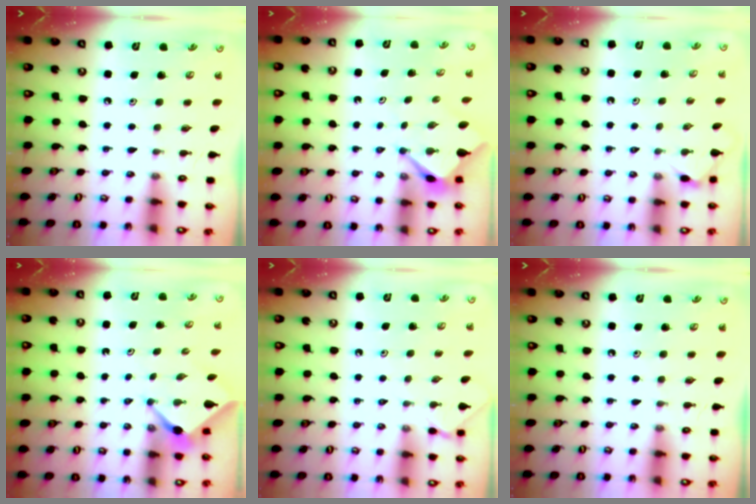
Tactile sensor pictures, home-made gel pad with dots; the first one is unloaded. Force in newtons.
{"total": 3.0, "press": 3.0, "slide": 0.2}
{"total": 2.9, "press": 2.8, "slide": 0.5}
{"total": 2.4, "press": 2.4, "slide": 0.3}
{"total": 1.4, "press": 1.4, "slide": 0.2}
{"total": 0.0}